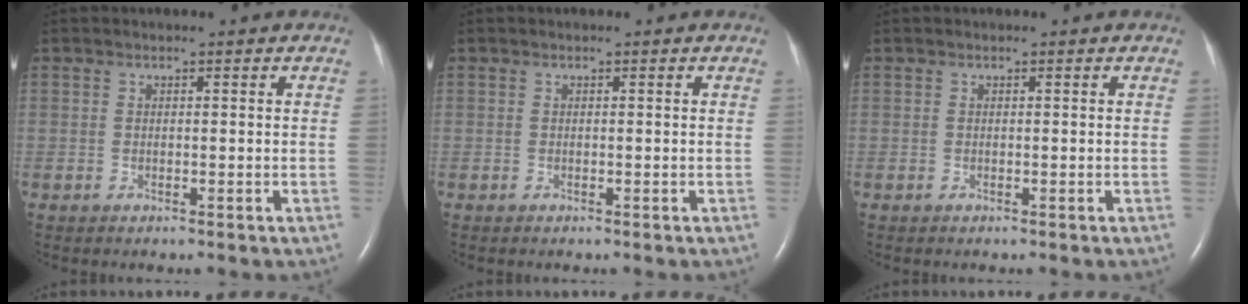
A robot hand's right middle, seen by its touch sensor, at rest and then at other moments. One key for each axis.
{"total": 0.0}
{"total": 0.0}